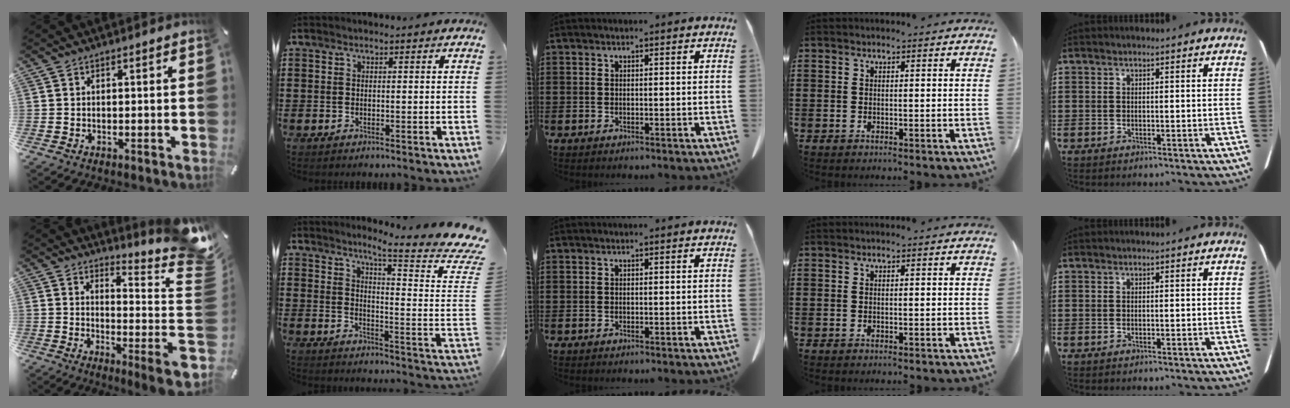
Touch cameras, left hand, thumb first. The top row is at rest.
{"thumb": {"total": 13.3, "force": [4.3, -1.2, 12.5], "torque": [-0.161, -0.096, 0.053]}, "index": {"total": 6.3, "force": [5.0, -0.8, 3.7], "torque": [-0.071, -0.054, 0.072]}}